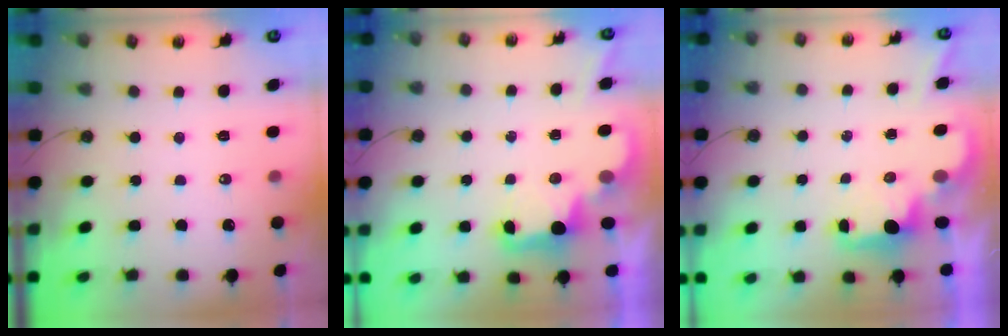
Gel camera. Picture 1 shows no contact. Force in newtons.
{"total": 3.0, "press": 2.9, "slide": 0.6}
{"total": 1.7, "press": 1.6, "slide": 0.7}